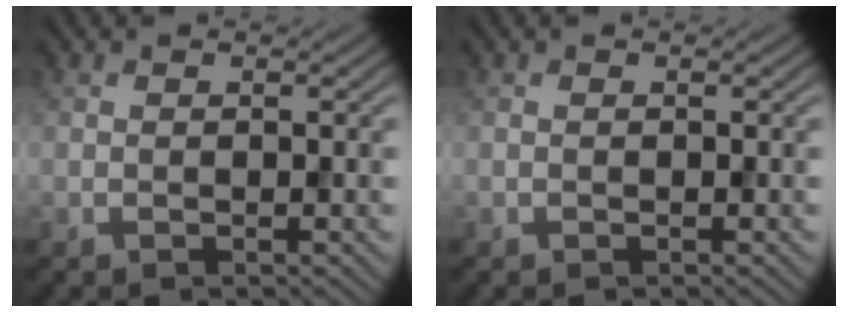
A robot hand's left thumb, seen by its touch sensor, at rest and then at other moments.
{"total": 0.0}